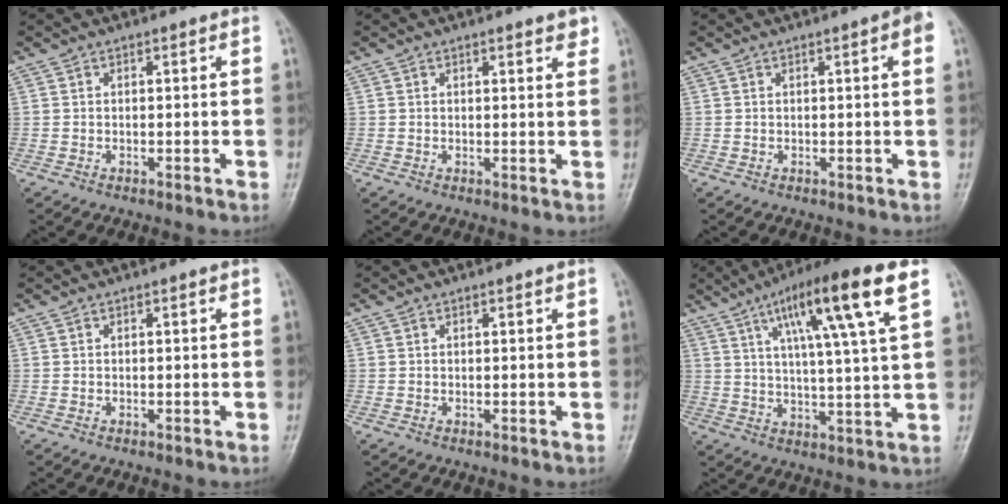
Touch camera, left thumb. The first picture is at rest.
{"total": 2.8, "force": [1.8, 0.7, 1.9], "torque": [-0.016, -0.008, 0.021]}
{"total": 3.3, "force": [1.1, 0.6, 3.0], "torque": [-0.035, 0.005, 0.010]}
{"total": 0.0}
{"total": 0.5, "force": [0.3, 0.1, 0.4], "torque": [-0.006, 0.001, 0.003]}
{"total": 16.5, "force": [7.5, 1.6, 14.6], "torque": [-0.240, -0.010, 0.118]}